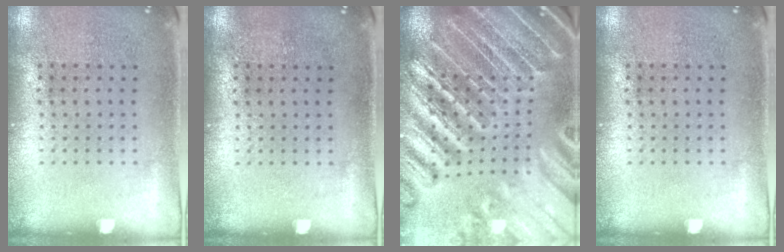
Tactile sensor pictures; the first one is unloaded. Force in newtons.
{"total": 0.0}
{"total": 5.1, "press": 4.5, "slide": 2.5}
{"total": 0.0}